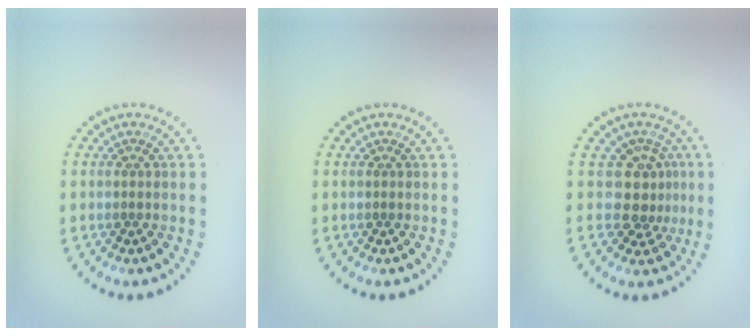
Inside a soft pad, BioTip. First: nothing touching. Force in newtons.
{"total": 0.0}
{"total": 2.9, "press": 2.0, "slide": 2.1}